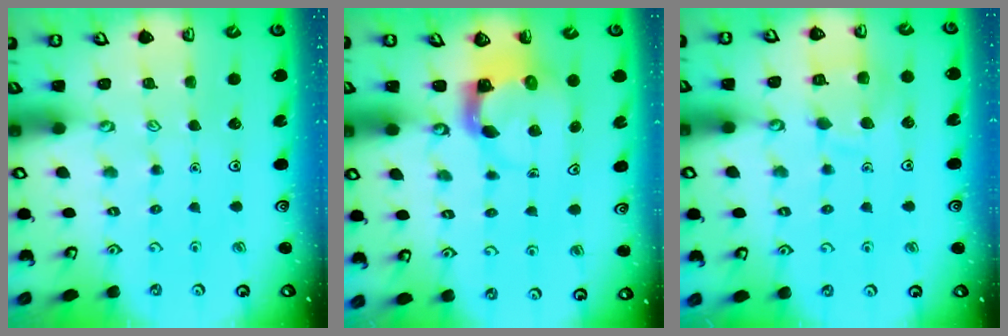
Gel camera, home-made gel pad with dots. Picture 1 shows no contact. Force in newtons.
{"total": 4.0, "press": 3.9, "slide": 0.8}
{"total": 9.7, "press": 9.7, "slide": 0.9}